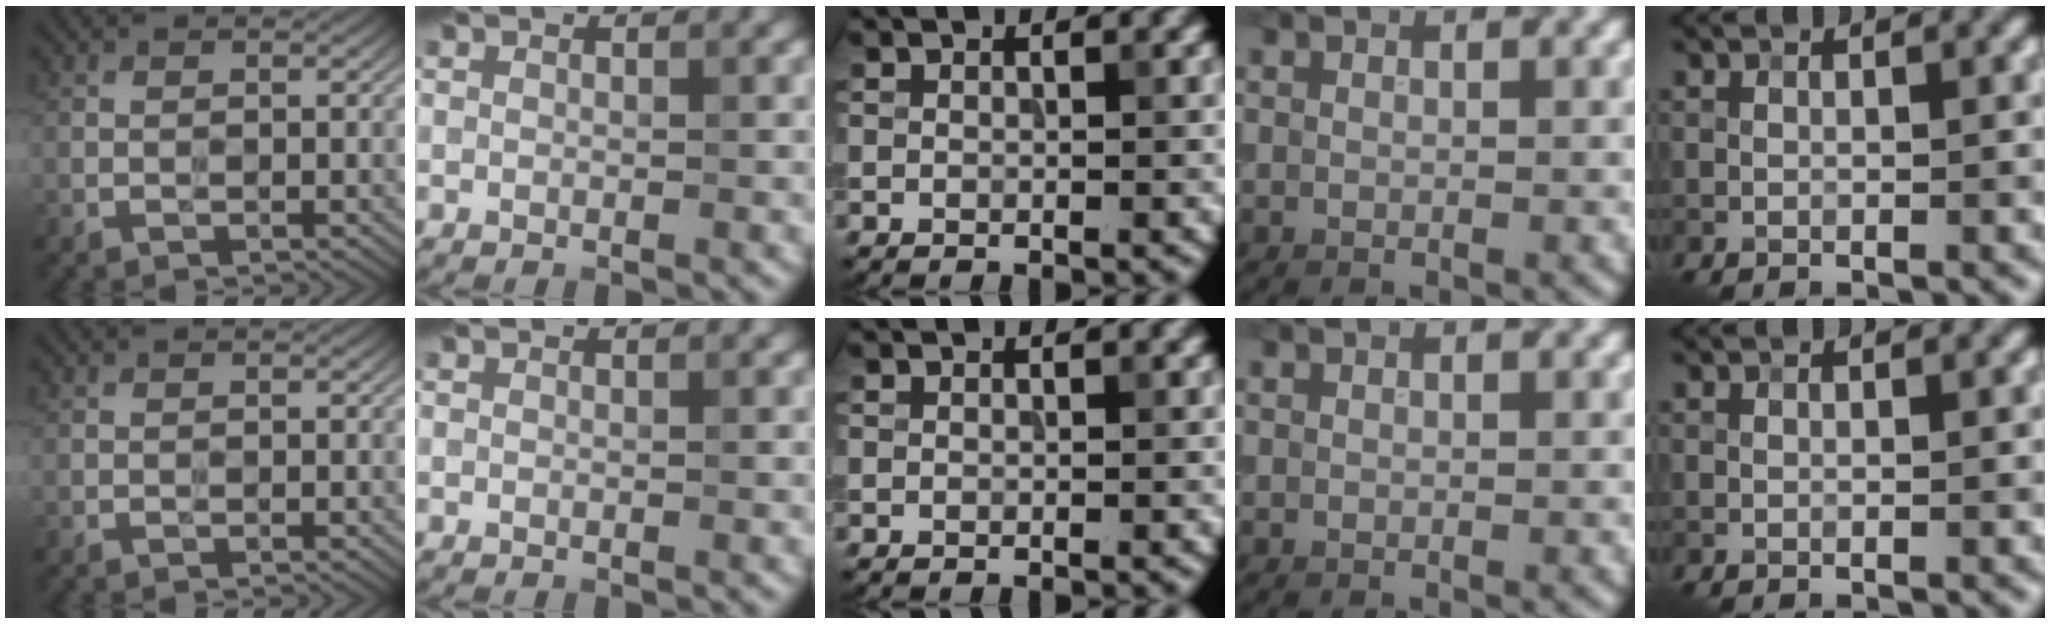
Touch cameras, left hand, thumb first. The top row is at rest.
{}